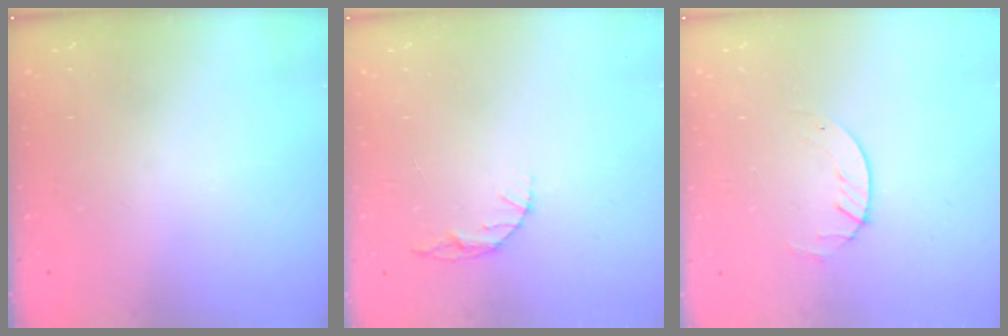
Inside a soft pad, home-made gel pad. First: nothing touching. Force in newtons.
{"total": 3.5, "press": 3.5, "slide": 0.4}
{"total": 1.4, "press": 1.4, "slide": 0.2}